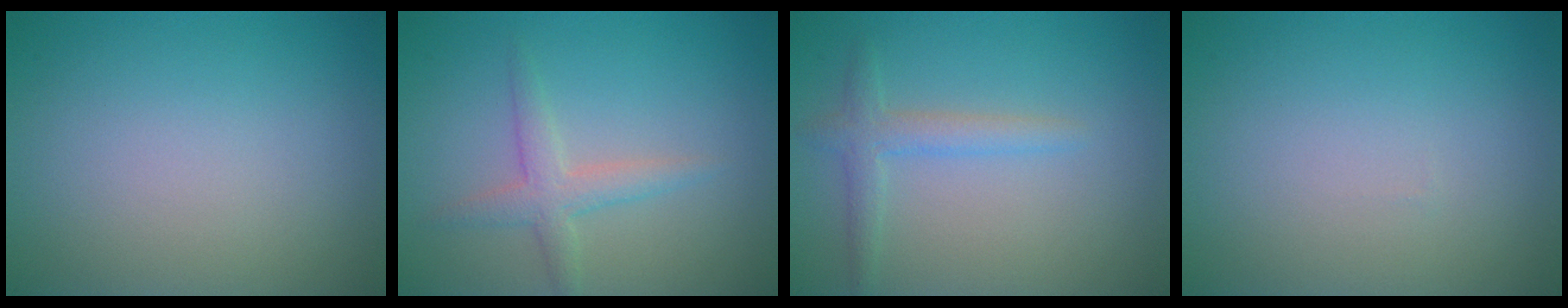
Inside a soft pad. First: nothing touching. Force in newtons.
{"total": 2.4, "press": 2.4, "slide": 0.1}
{"total": 2.1, "press": 2.1, "slide": 0.2}
{"total": 0.0}